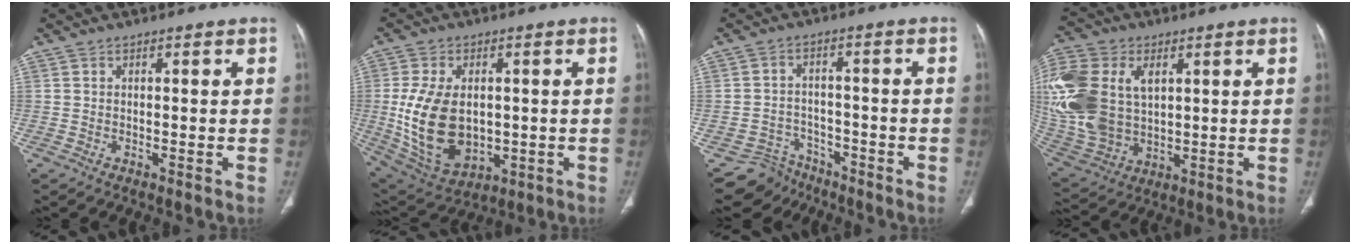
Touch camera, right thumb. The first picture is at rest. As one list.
[{"total": 16.6, "force": [-0.3, 10.7, 12.6], "torque": [-0.224, -0.009, 0.023]}, {"total": 6.8, "force": [-5.5, 3.6, -1.8], "torque": [0.047, 0.056, -0.093]}, {"total": 23.6, "force": [4.6, 16.1, 16.6], "torque": [-0.391, 0.001, 0.099]}]